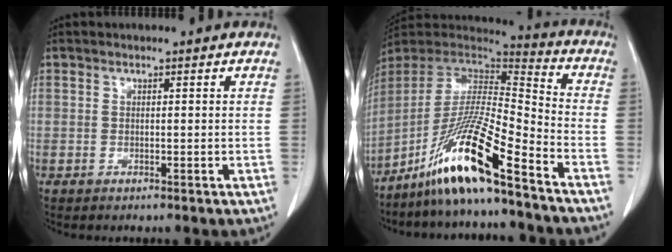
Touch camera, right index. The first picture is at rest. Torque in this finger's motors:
{"motor_torque": [1.49, -0.65, 0.50, 0.21]}